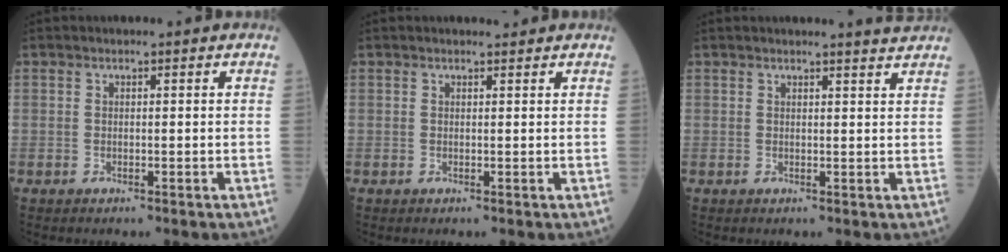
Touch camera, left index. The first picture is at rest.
{"total": 0.6, "force": [0.6, 0.0, 0.1], "torque": [-0.009, -0.002, 0.009]}
{"total": 2.5, "force": [2.4, -0.7, 0.3], "torque": [-0.007, -0.008, 0.024]}